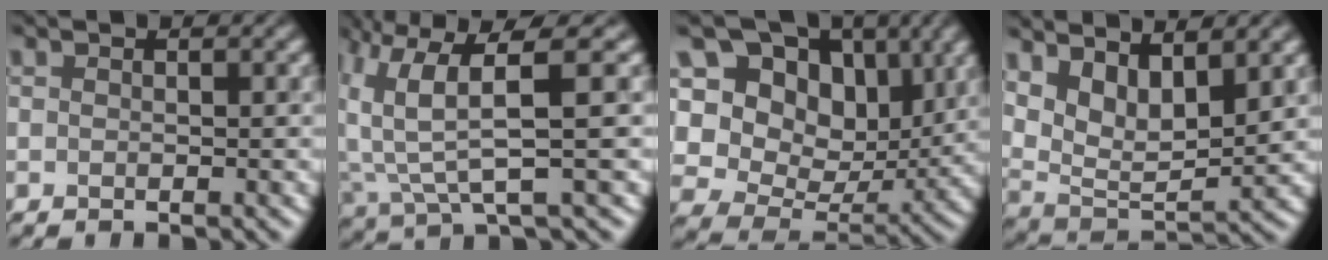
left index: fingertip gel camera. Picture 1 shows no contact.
{"total": 6.6, "force": [2.3, 1.3, 6.0], "torque": [-0.125, 0.003, 0.045]}
{"total": 13.3, "force": [5.4, 9.1, 8.0], "torque": [-0.149, 0.017, 0.081]}
{"total": 7.2, "force": [3.6, 3.1, 5.4], "torque": [-0.103, -0.010, 0.070]}